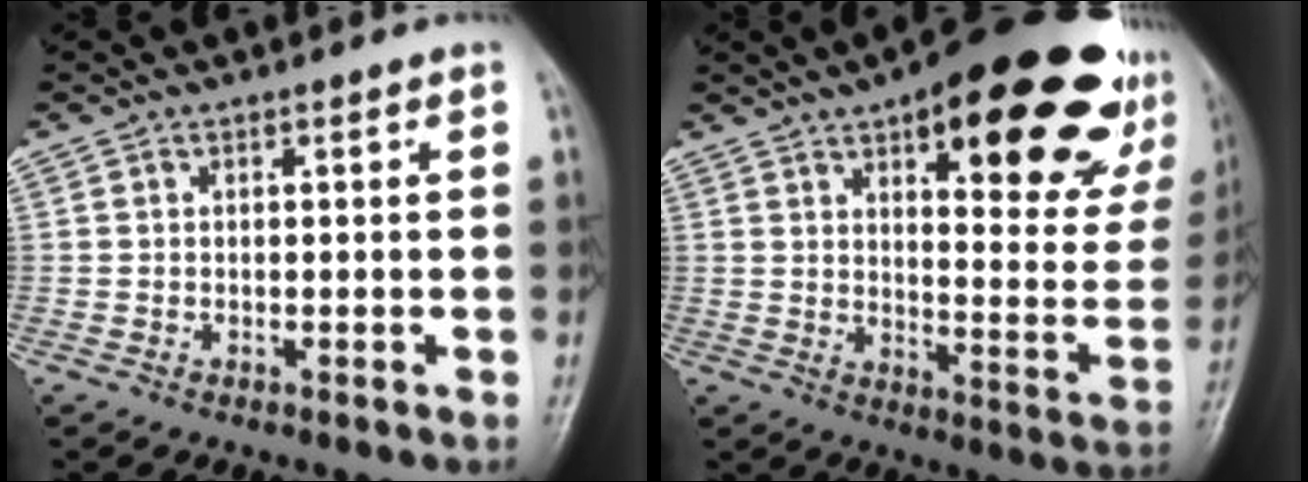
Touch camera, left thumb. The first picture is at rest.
{"total": 29.0, "force": [16.6, 10.3, 21.5], "torque": [-0.246, -0.052, 0.221]}